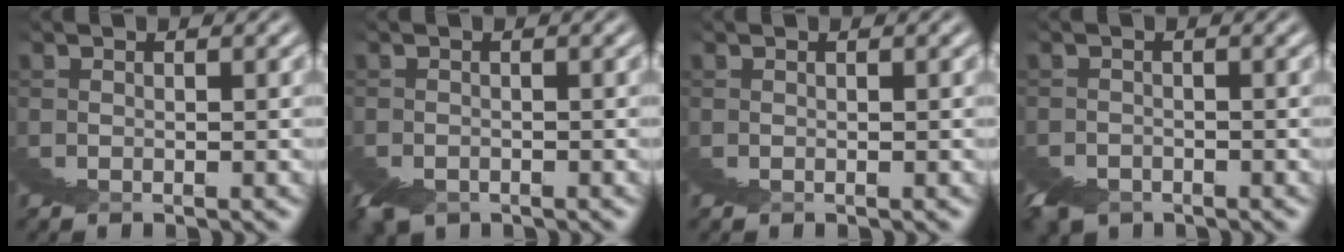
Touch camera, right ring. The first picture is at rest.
{"total": 1.3, "force": [-0.5, -0.9, -0.7], "torque": [0.015, -0.001, -0.005]}
{"total": 0.0}
{"total": 1.0, "force": [-0.7, 0.4, -0.5], "torque": [0.020, 0.003, -0.014]}